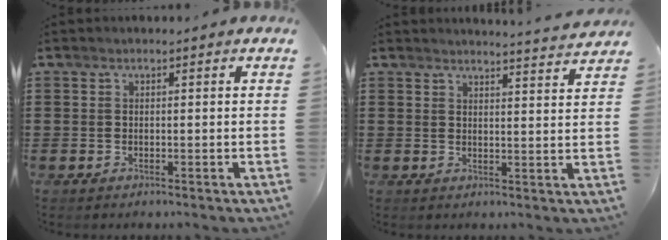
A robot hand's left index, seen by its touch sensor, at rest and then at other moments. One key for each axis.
{"total": 3.1, "fx": 3.0, "fy": -0.5, "fz": 0.2, "tx": -0.007, "ty": -0.020, "tz": 0.052}